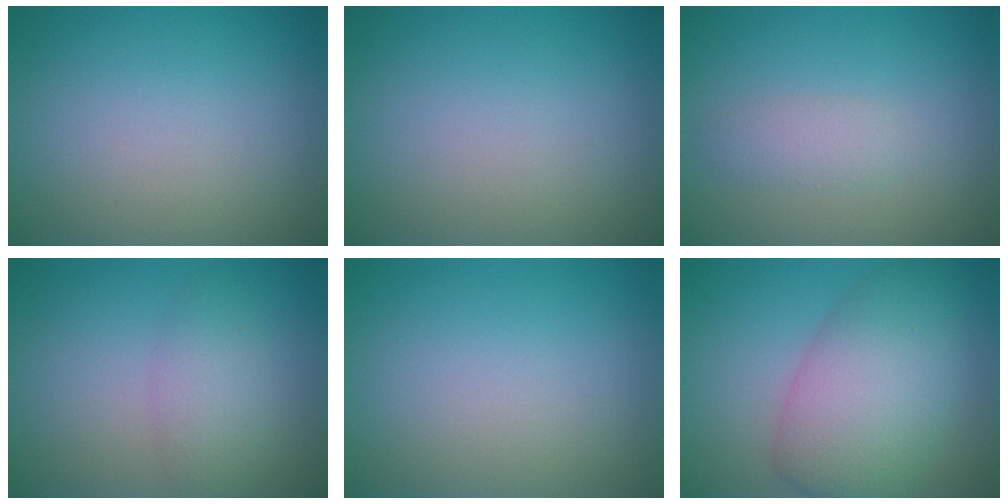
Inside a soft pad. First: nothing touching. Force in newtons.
{"total": 0.0}
{"total": 1.7, "press": 1.7, "slide": 0.0}
{"total": 2.8, "press": 2.8, "slide": 0.2}
{"total": 0.0}
{"total": 7.8, "press": 7.7, "slide": 0.6}